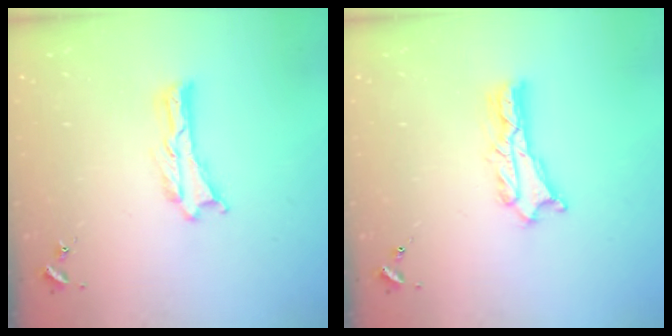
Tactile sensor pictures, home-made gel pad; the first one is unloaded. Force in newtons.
{"total": 2.4, "press": 2.4, "slide": 0.2}